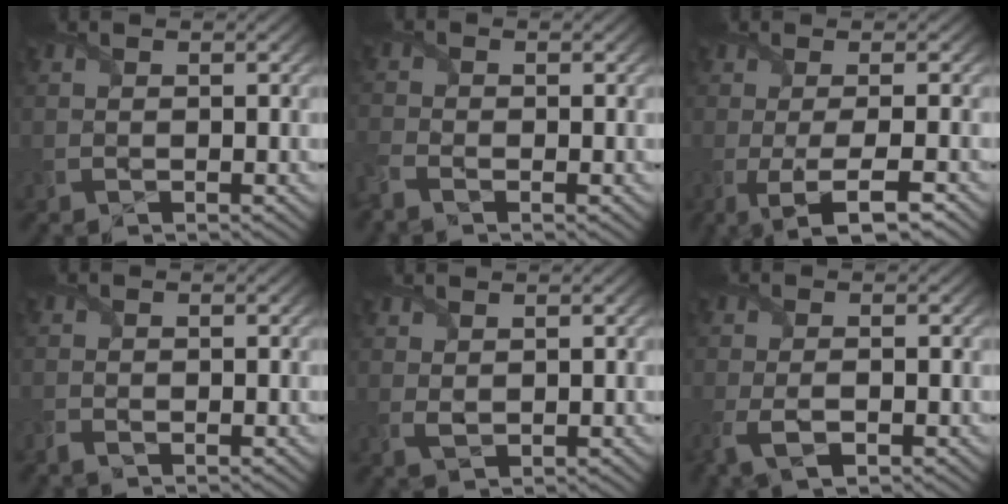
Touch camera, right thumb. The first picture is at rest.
{"total": 2.9, "force": [-1.9, 1.3, 1.7], "torque": [-0.051, -0.006, -0.054]}
{"total": 5.4, "force": [-1.9, 1.0, 4.9], "torque": [-0.072, 0.001, -0.038]}
{"total": 0.9, "force": [-0.6, 0.4, 0.5], "torque": [-0.015, -0.001, -0.017]}
{"total": 1.5, "force": [1.2, 0.6, 0.6], "torque": [-0.019, 0.003, 0.026]}
{"total": 3.6, "force": [-1.5, 1.5, 2.9], "torque": [-0.071, -0.006, -0.031]}